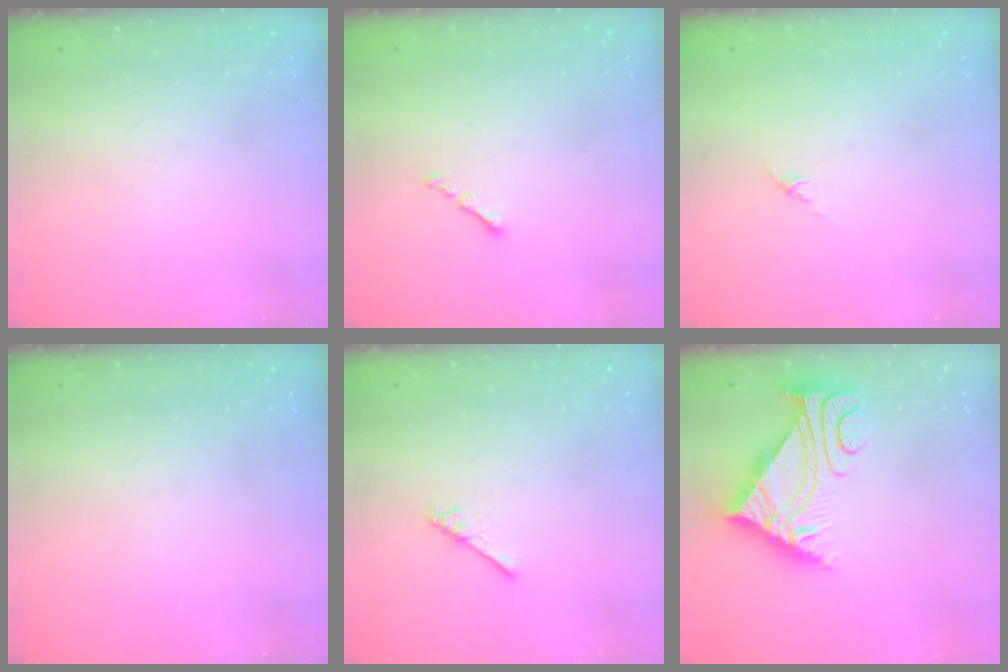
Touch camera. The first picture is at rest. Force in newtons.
{"total": 0.8, "press": 0.7, "slide": 0.4}
{"total": 0.0}
{"total": 0.0}
{"total": 2.9, "press": 2.9, "slide": 0.4}
{"total": 6.8, "press": 6.8, "slide": 0.5}